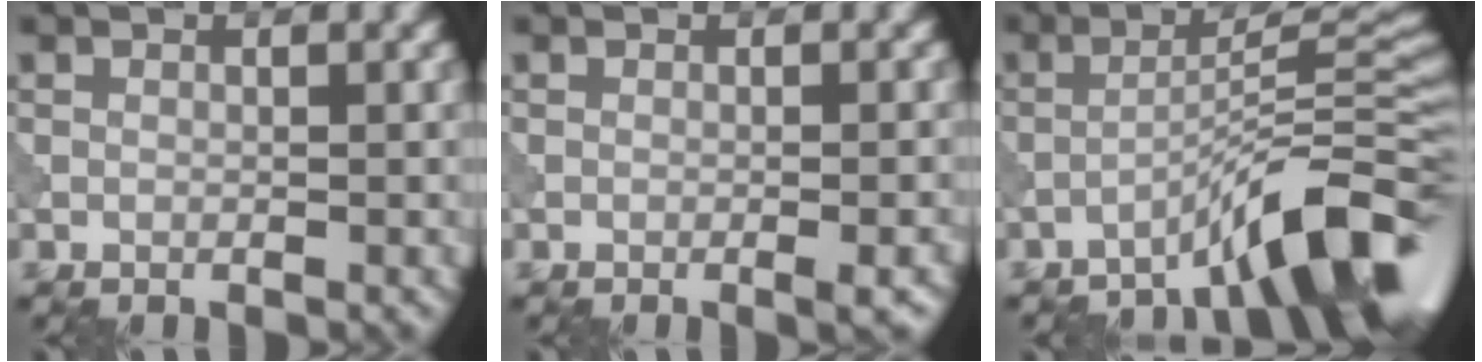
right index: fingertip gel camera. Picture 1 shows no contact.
{"total": 1.5, "force": [-0.7, 0.2, 1.3], "torque": [-0.016, 0.001, -0.010]}
{"total": 8.6, "force": [-5.4, 1.2, 6.6], "torque": [-0.086, 0.019, -0.094]}